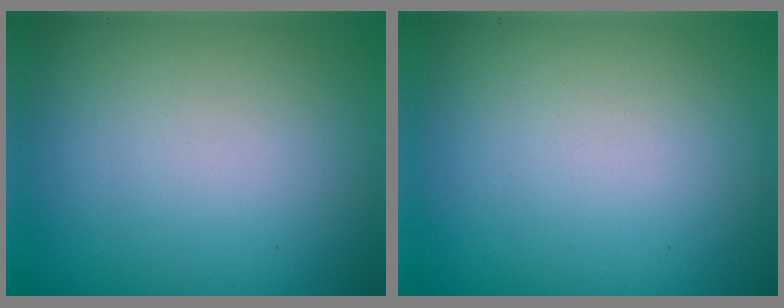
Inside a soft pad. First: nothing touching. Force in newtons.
{"total": 0.0}